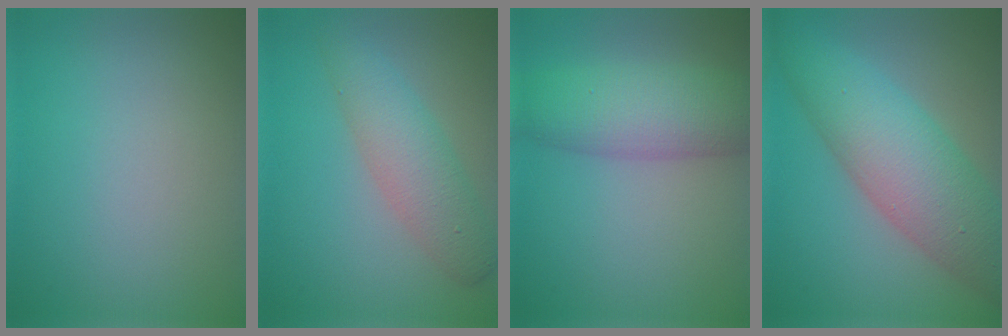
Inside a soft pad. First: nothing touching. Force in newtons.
{"total": 4.1, "press": 4.1, "slide": 0.1}
{"total": 6.7, "press": 6.7, "slide": 0.2}
{"total": 8.5, "press": 8.5, "slide": 0.1}